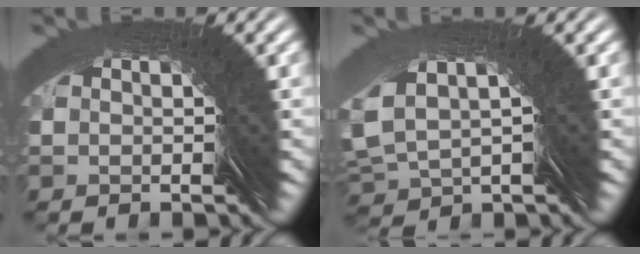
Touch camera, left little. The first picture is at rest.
{"total": 3.8, "force": [2.5, 2.0, 2.1], "torque": [-0.064, 0.010, 0.034]}